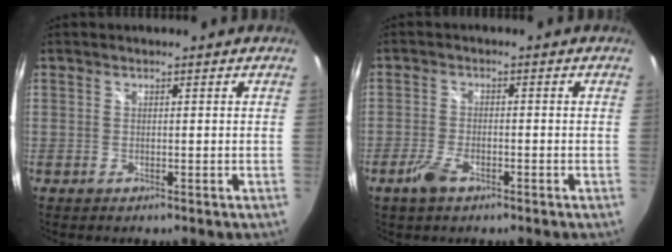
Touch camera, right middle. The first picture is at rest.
{"total": 4.2, "force": [-2.6, 1.9, 2.7], "torque": [-0.070, -0.005, -0.050]}